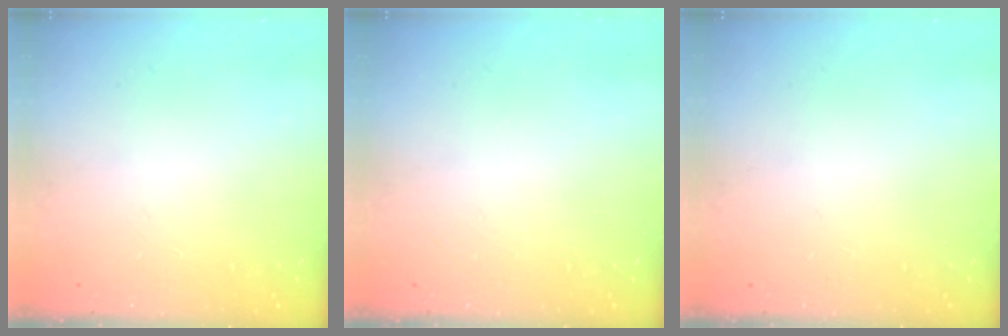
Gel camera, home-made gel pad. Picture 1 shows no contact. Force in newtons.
{"total": 0.0}
{"total": 0.0}